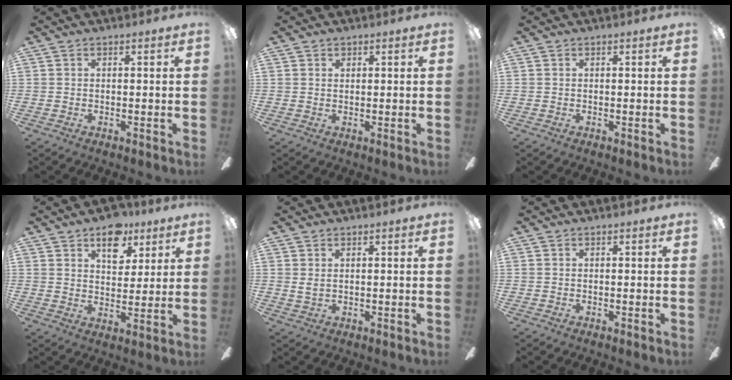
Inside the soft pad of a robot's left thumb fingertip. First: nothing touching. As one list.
[{"total": 0.9, "force": [0.6, 0.6, 0.4], "torque": [-0.008, 0.002, 0.012]}, {"total": 0.0}, {"total": 11.0, "force": [6.5, 6.5, 6.1], "torque": [-0.062, -0.025, 0.109]}, {"total": 1.6, "force": [0.9, 0.8, 1.1], "torque": [-0.024, 0.002, 0.015]}, {"total": 0.0}]